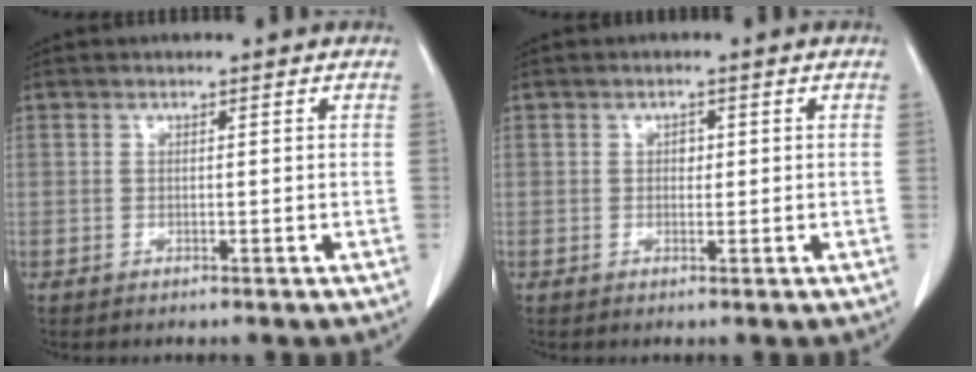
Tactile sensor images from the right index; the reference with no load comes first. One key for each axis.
{"total": 1.3, "fx": 0.3, "fy": 1.0, "fz": 0.8, "tx": -0.009, "ty": 0.002, "tz": 0.003}